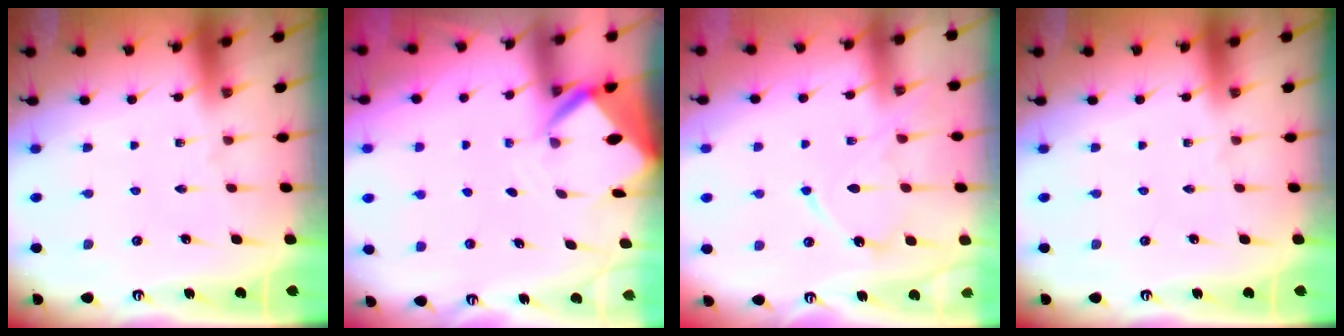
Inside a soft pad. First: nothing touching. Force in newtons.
{"total": 4.3, "press": 4.3, "slide": 0.2}
{"total": 11.5, "press": 11.5, "slide": 1.0}
{"total": 0.0}